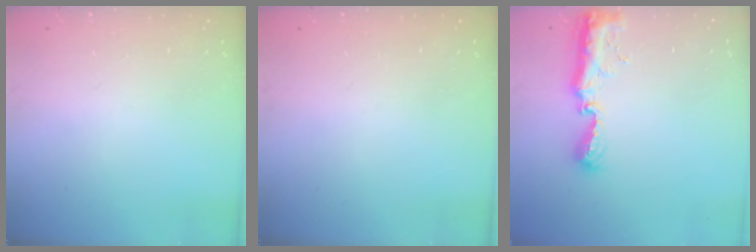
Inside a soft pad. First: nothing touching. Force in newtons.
{"total": 0.0}
{"total": 11.8, "press": 10.2, "slide": 5.9}